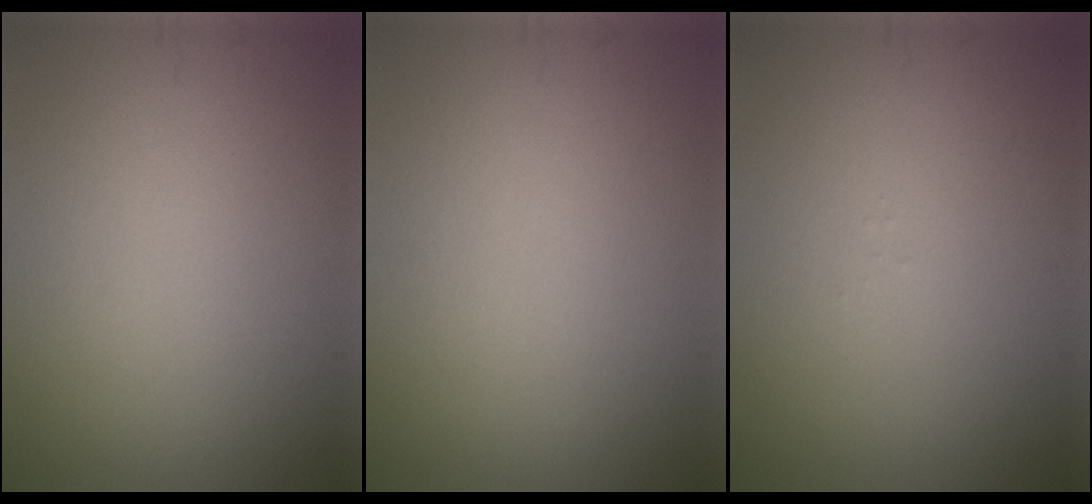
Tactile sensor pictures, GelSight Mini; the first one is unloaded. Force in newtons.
{"total": 0.0}
{"total": 0.0}